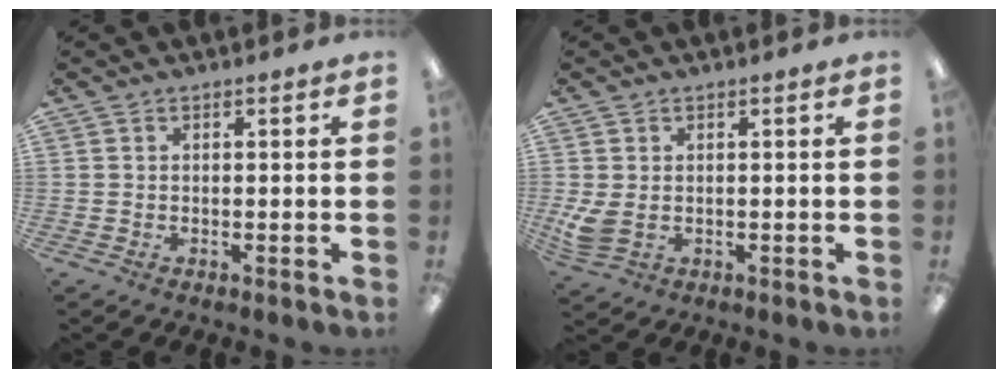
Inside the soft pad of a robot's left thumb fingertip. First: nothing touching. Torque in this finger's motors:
{"motor_torque": [0.00, 0.15, 0.44, -0.45, 0.02]}